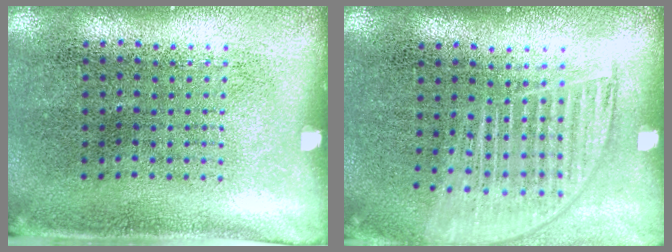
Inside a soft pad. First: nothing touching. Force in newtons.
{"total": 1.4, "press": 1.3, "slide": 0.5}